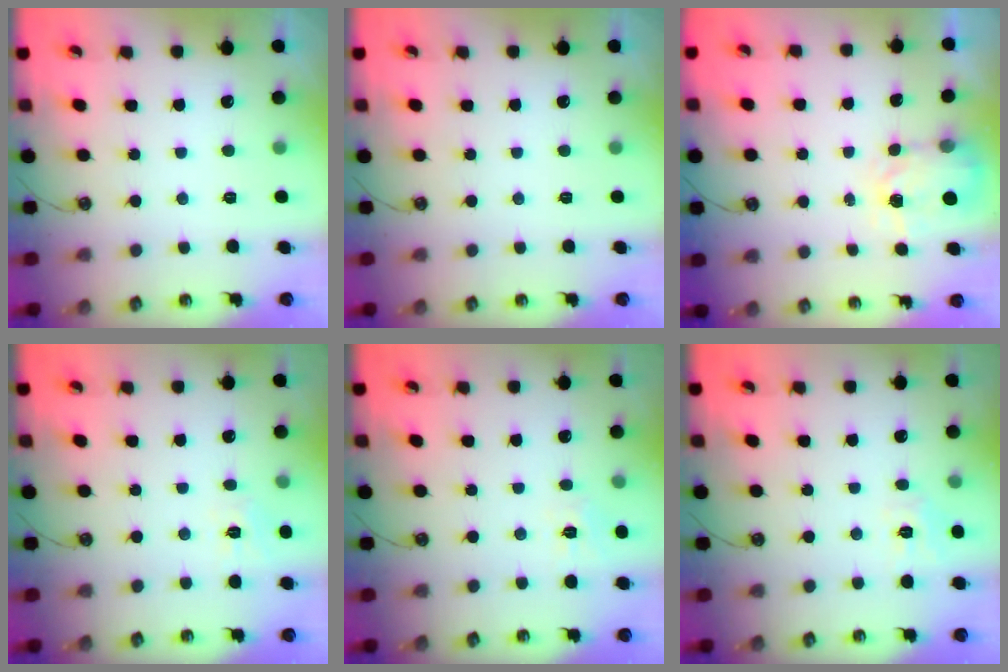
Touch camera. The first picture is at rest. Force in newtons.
{"total": 0.0}
{"total": 3.8, "press": 3.7, "slide": 0.6}
{"total": 4.9, "press": 4.9, "slide": 0.7}
{"total": 4.9, "press": 4.9, "slide": 0.7}
{"total": 5.8, "press": 5.8, "slide": 0.5}